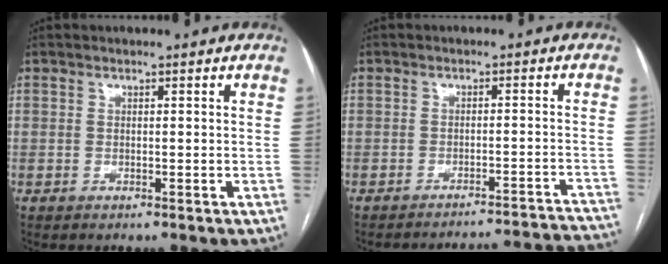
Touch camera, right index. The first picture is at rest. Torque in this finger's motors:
{"motor_torque": [-0.92, -1.21, 0.28, 0.01]}